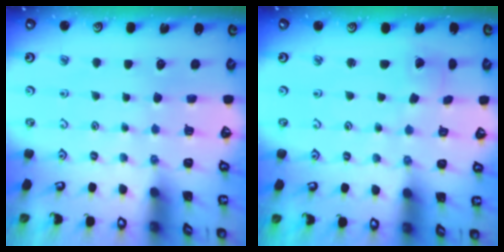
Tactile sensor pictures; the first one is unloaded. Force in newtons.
{"total": 2.0, "press": 2.0, "slide": 0.2}